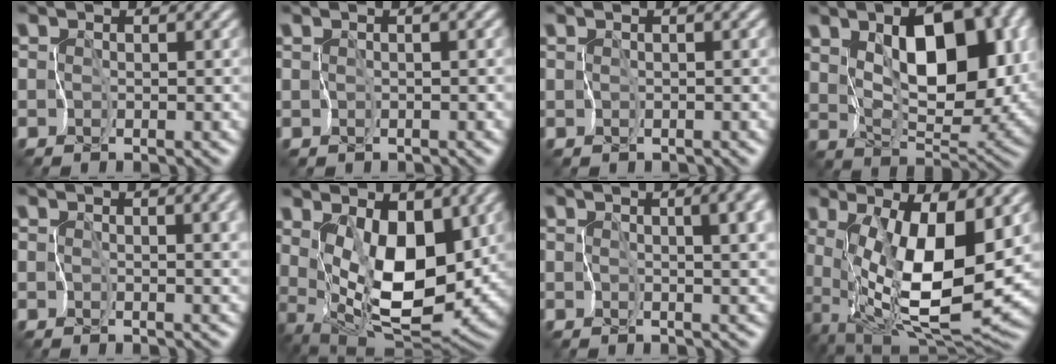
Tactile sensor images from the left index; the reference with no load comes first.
{"total": 0.0}
{"total": 0.0}
{"total": 9.8, "force": [2.9, 5.2, 7.8], "torque": [-0.125, -0.005, 0.058]}
{"total": 4.5, "force": [0.5, 2.4, 3.8], "torque": [-0.033, -0.005, 0.013]}
{"total": 9.1, "force": [2.3, 4.6, 7.4], "torque": [-0.139, -0.026, 0.062]}
{"total": 6.6, "force": [1.2, 3.0, 5.7], "torque": [-0.061, 0.008, 0.019]}
{"total": 12.0, "force": [1.5, 3.9, 11.2], "torque": [-0.188, -0.024, 0.036]}